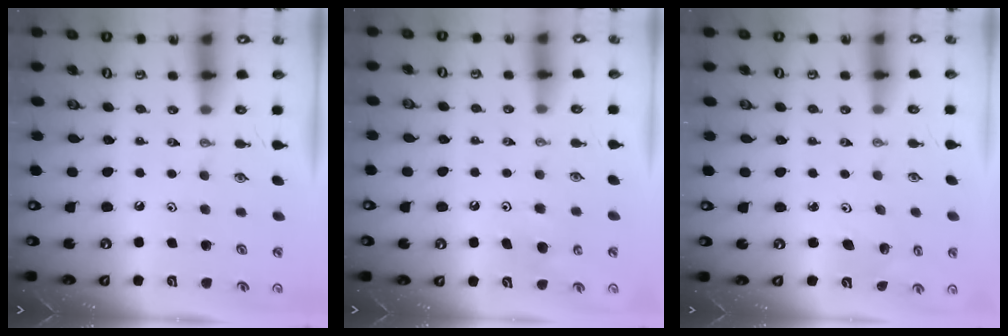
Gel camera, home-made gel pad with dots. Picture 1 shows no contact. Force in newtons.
{"total": 5.4, "press": 5.3, "slide": 0.9}
{"total": 3.3, "press": 3.0, "slide": 1.3}